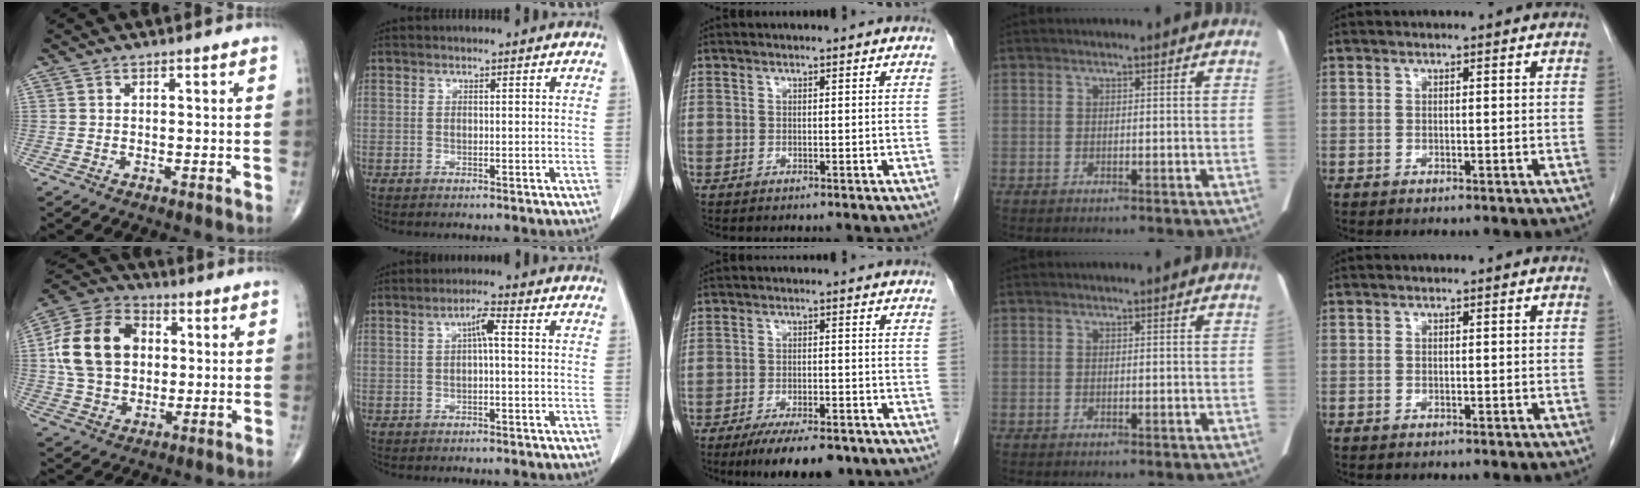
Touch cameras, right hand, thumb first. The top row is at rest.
{"thumb": {"total": 16.8, "force": [2.2, 12.6, 10.9], "torque": [-0.184, 0.017, 0.036]}, "index": {"total": 2.7, "force": [0.3, 0.4, 2.7], "torque": [-0.046, 0.007, 0.005]}, "middle": {"total": 9.9, "force": [-7.5, 2.8, 5.9], "torque": [-0.083, -0.010, -0.110]}}